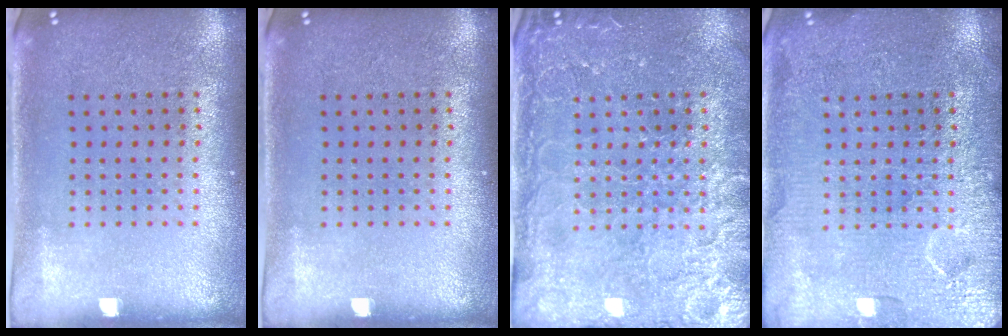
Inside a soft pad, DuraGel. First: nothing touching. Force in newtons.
{"total": 0.0}
{"total": 3.9, "press": 3.8, "slide": 1.0}
{"total": 5.5, "press": 5.4, "slide": 0.7}